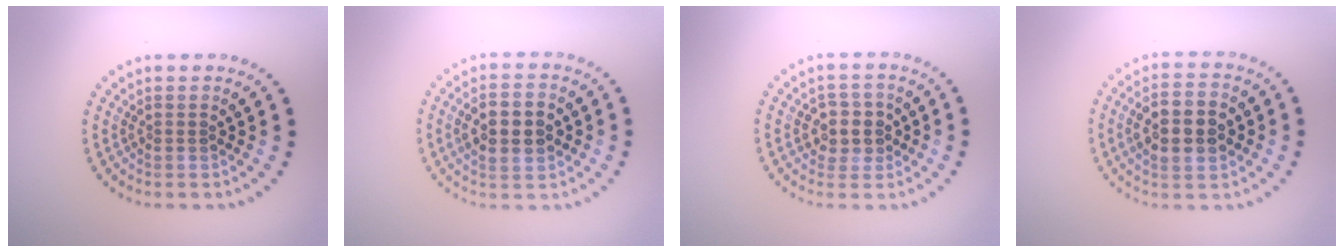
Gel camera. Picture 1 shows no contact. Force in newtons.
{"total": 4.6, "press": 4.6, "slide": 0.2}
{"total": 2.8, "press": 2.6, "slide": 0.9}
{"total": 5.6, "press": 5.6, "slide": 0.4}